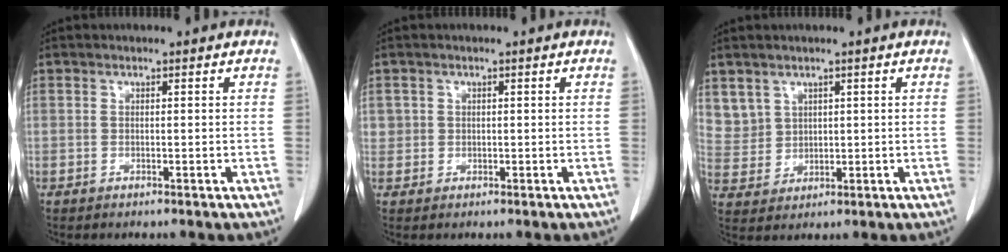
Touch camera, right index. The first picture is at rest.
{"total": 1.6, "force": [0.4, 1.5, 0.1], "torque": [0.013, 0.004, 0.003]}
{"total": 5.7, "force": [3.2, 4.7, 0.3], "torque": [-0.009, 0.005, 0.078]}